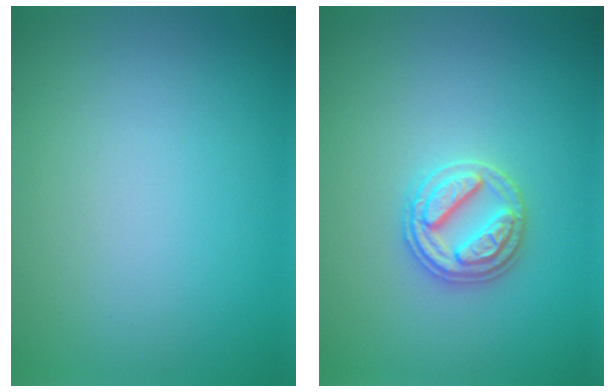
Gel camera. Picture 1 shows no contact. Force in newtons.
{"total": 2.8, "press": 2.8, "slide": 0.2}